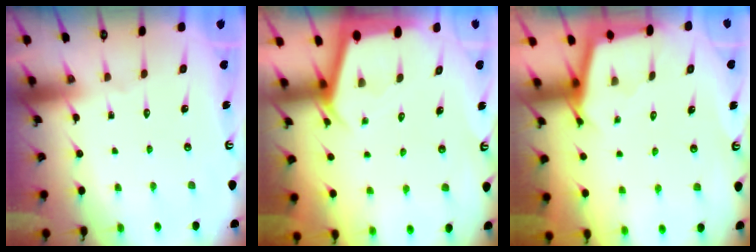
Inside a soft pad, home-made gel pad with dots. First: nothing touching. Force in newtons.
{"total": 2.4, "press": 2.4, "slide": 0.2}
{"total": 2.5, "press": 2.5, "slide": 0.1}